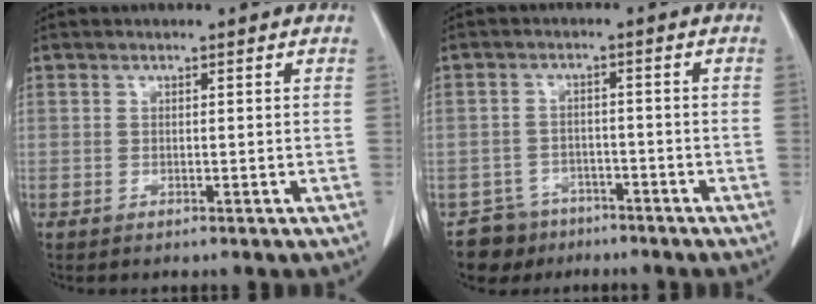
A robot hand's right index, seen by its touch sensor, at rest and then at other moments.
{"total": 5.3, "force": [-3.9, 3.6, -0.5], "torque": [0.016, 0.007, -0.064]}